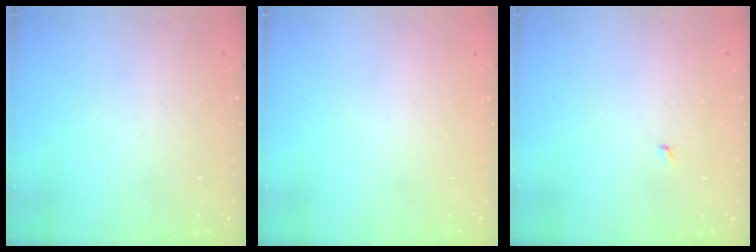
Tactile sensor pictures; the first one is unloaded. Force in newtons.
{"total": 0.0}
{"total": 1.9, "press": 1.9, "slide": 0.3}